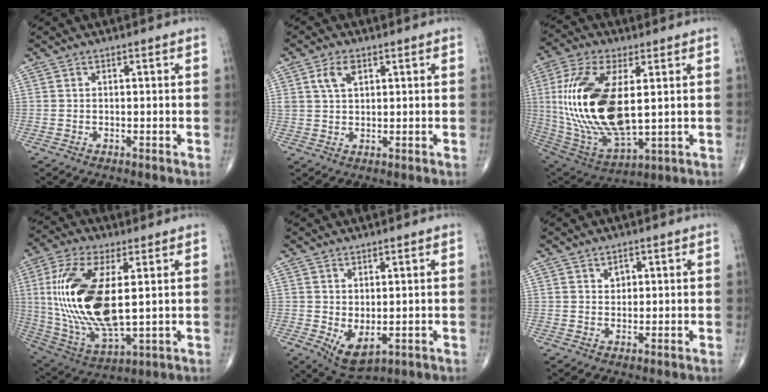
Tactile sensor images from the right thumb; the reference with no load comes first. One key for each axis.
{"total": 4.2, "fx": 1.9, "fy": 2.3, "fz": 2.9, "tx": -0.052, "ty": -0.002, "tz": 0.039}
{"total": 23.3, "fx": 2.4, "fy": 10.7, "fz": 20.5, "tx": -0.428, "ty": -0.021, "tz": 0.057}
{"total": 21.3, "fx": 2.6, "fy": 9.1, "fz": 19.2, "tx": -0.405, "ty": -0.021, "tz": 0.058}
{"total": 5.6, "fx": -0.5, "fy": 2.9, "fz": 4.7, "tx": -0.072, "ty": -0.008, "tz": 0.012}
{"total": 1.9, "fx": 0.9, "fy": 1.4, "fz": 0.9, "tx": -0.005, "ty": -0.005, "tz": 0.014}